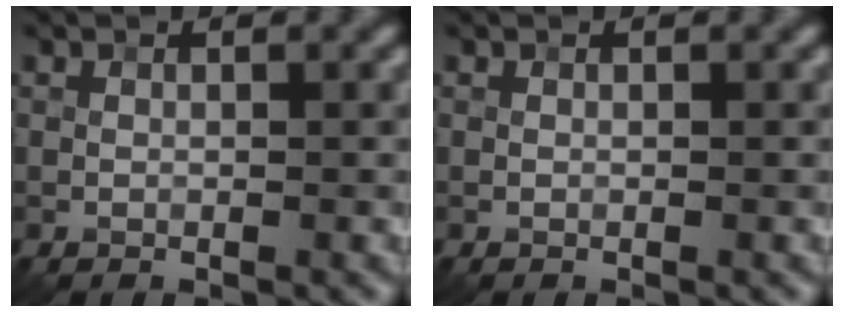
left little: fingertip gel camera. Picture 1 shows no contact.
{"total": 0.0}